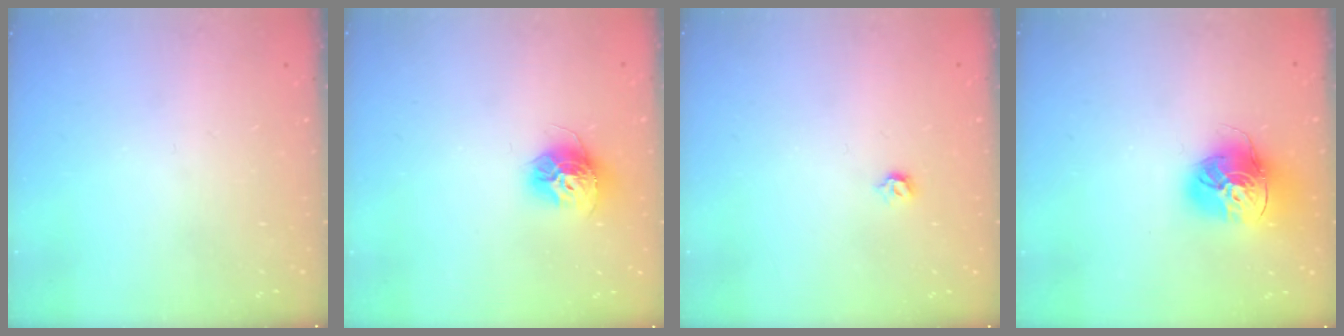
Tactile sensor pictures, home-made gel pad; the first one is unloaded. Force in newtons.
{"total": 12.0, "press": 11.9, "slide": 1.1}
{"total": 3.1, "press": 3.0, "slide": 0.8}
{"total": 18.0, "press": 17.9, "slide": 1.7}